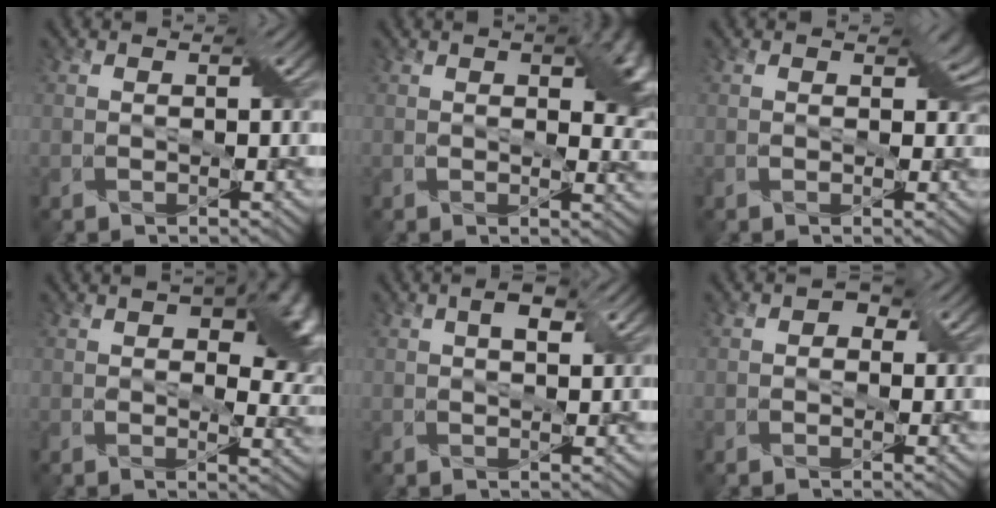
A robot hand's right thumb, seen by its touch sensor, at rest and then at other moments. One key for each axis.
{"total": 7.1, "fx": 2.3, "fy": 3.6, "fz": 5.7, "tx": -0.071, "ty": -0.004, "tz": 0.038}
{"total": 1.9, "fx": 1.0, "fy": 1.3, "fz": 1.0, "tx": -0.013, "ty": -0.003, "tz": 0.015}
{"total": 10.6, "fx": 3.3, "fy": 6.2, "fz": 7.9, "tx": -0.098, "ty": -0.009, "tz": 0.055}
{"total": 2.5, "fx": 1.0, "fy": 1.1, "fz": 2.0, "tx": -0.035, "ty": 0.002, "tz": 0.019}
{"total": 1.7, "fx": 0.2, "fy": 1.6, "fz": 0.6, "tx": -0.001, "ty": 0.000, "tz": -0.005}